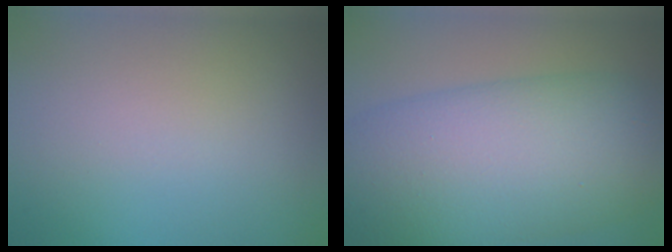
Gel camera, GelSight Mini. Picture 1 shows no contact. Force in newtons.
{"total": 13.4, "press": 13.4, "slide": 0.3}